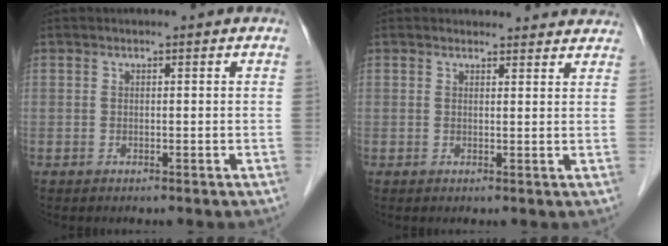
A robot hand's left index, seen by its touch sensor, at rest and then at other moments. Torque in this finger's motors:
{"motor_torque": [0.23, -0.24, 0.02, 0.00]}